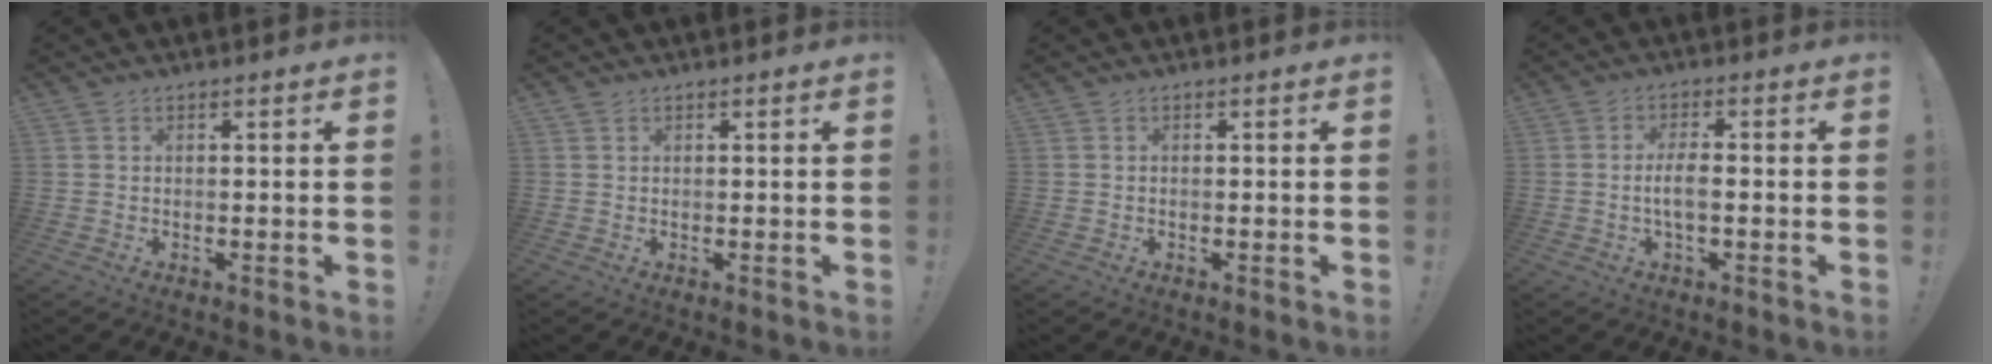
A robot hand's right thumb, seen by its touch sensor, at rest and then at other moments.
{"total": 0.5, "force": [0.4, 0.3, 0.1], "torque": [0.001, -0.001, 0.007]}
{"total": 0.0}
{"total": 5.0, "force": [-1.1, 1.2, 4.8], "torque": [-0.105, -0.003, -0.024]}